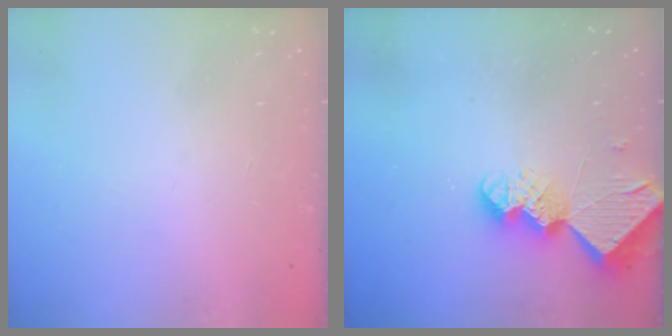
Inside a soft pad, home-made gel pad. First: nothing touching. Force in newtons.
{"total": 10.0, "press": 10.0, "slide": 1.0}